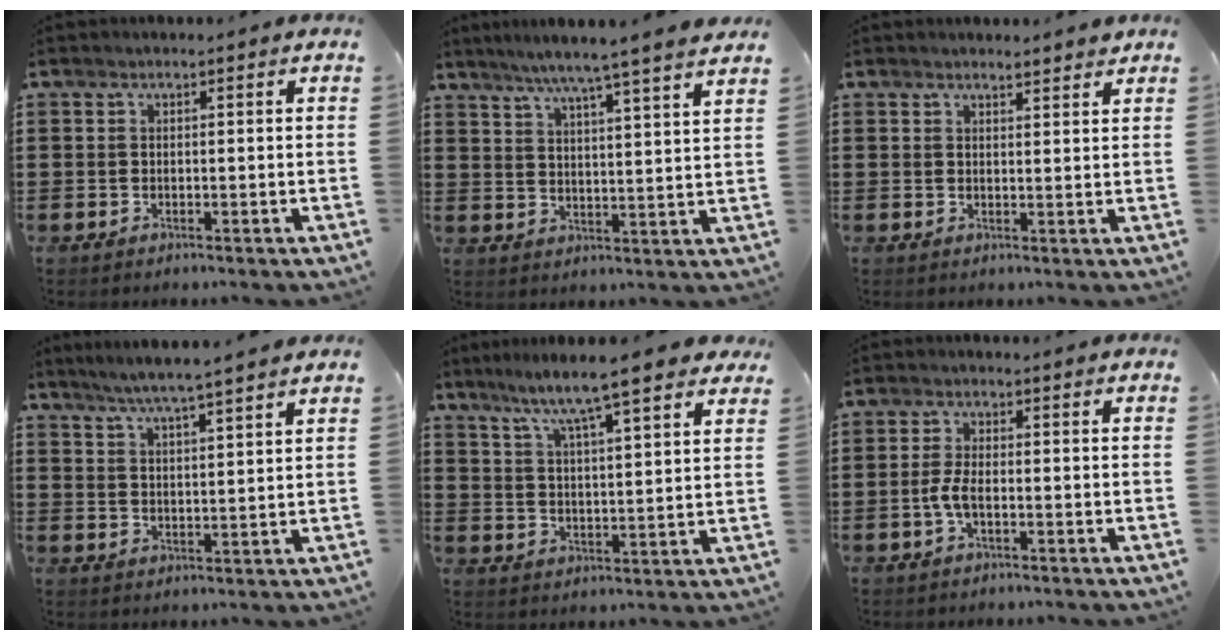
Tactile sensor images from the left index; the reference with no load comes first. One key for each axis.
{"total": 6.2, "fx": 5.3, "fy": -1.3, "fz": 2.8, "tx": -0.072, "ty": -0.031, "tz": 0.089}
{"total": 2.1, "fx": 2.1, "fy": 0.2, "fz": 0.4, "tx": -0.013, "ty": 0.001, "tz": 0.041}
{"total": 4.8, "fx": 4.3, "fy": -0.9, "fz": 2.0, "tx": -0.051, "ty": -0.020, "tz": 0.075}
{"total": 7.7, "fx": 6.6, "fy": 0.2, "fz": 4.1, "tx": -0.107, "ty": -0.034, "tz": 0.107}
{"total": 3.4, "fx": -0.9, "fy": 1.2, "fz": 3.1, "tx": -0.076, "ty": -0.003, "tz": -0.023}